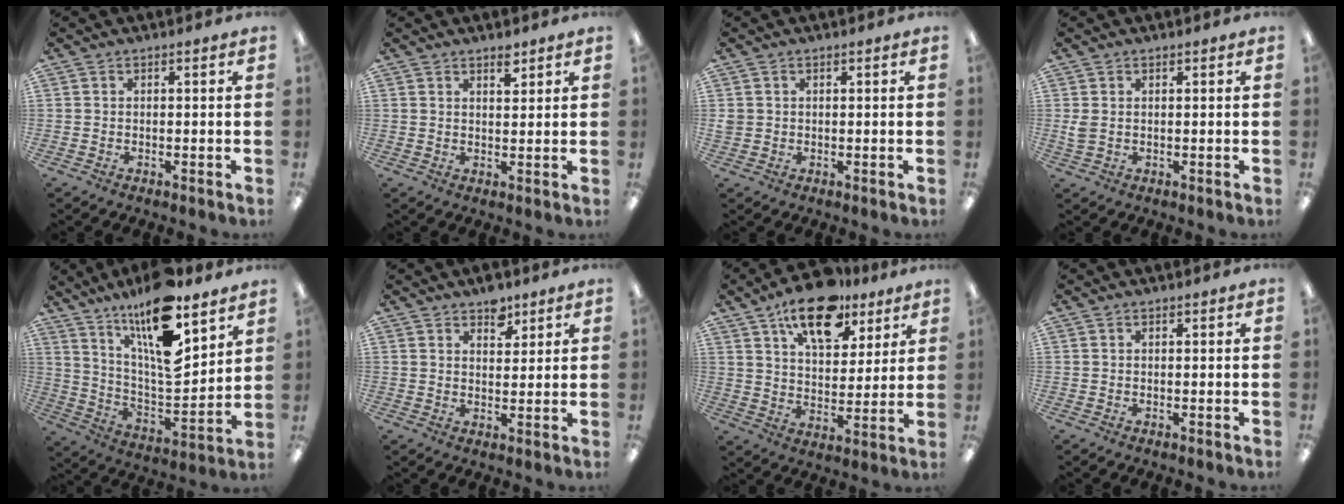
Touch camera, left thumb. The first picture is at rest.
{"total": 3.1, "force": [2.5, 1.2, 1.4], "torque": [-0.008, -0.014, 0.040]}
{"total": 1.4, "force": [0.3, 1.4, 0.1], "torque": [-0.005, 0.003, 0.004]}
{"total": 2.5, "force": [0.5, 1.7, 1.7], "torque": [-0.035, 0.004, 0.010]}
{"total": 18.4, "force": [12.6, 5.4, 12.4], "torque": [-0.223, -0.085, 0.209]}
{"total": 5.4, "force": [4.0, 2.9, 2.2], "torque": [-0.013, -0.024, 0.067]}
{"total": 16.9, "force": [11.4, 8.2, 9.4], "torque": [-0.142, -0.055, 0.195]}
{"total": 0.0}